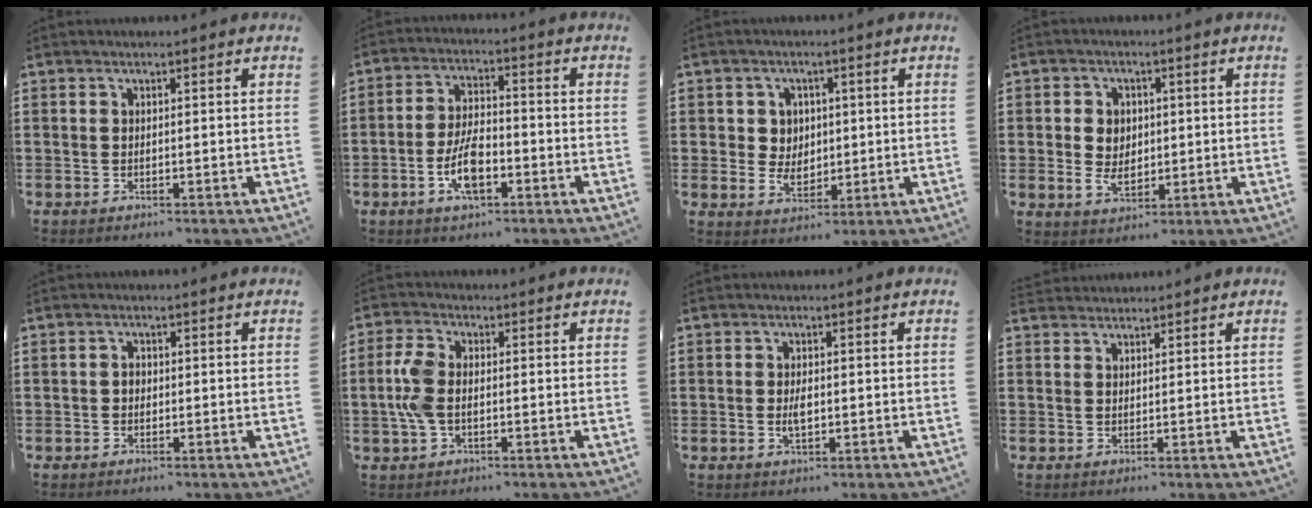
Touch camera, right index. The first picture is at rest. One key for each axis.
{"total": 7.3, "fx": -2.7, "fy": 3.2, "fz": 5.9, "tx": -0.132, "ty": 0.002, "tz": -0.056}
{"total": 4.1, "fx": 0.6, "fy": 3.8, "fz": 1.4, "tx": -0.035, "ty": 0.009, "tz": 0.007}
{"total": 4.4, "fx": 0.0, "fy": 3.5, "fz": 2.7, "tx": -0.059, "ty": 0.005, "tz": -0.006}
{"total": 1.0, "fx": -0.2, "fy": 0.7, "fz": 0.7, "tx": -0.014, "ty": 0.002, "tz": -0.004}
{"total": 5.7, "fx": -0.4, "fy": 3.3, "fz": 4.6, "tx": -0.123, "ty": -0.004, "tz": -0.016}
{"total": 2.3, "fx": -0.2, "fy": 1.0, "fz": 2.1, "tx": -0.039, "ty": 0.002, "tz": -0.003}
{"total": 1.5, "fx": 1.5, "fy": 0.2, "fz": -0.4, "tx": 0.003, "ty": 0.001, "tz": 0.030}